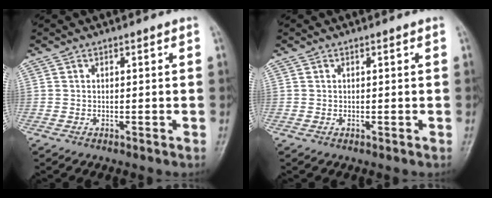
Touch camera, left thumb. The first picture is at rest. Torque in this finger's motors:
{"motor_torque": [-0.01, -0.09, -0.14, 0.01, -0.01]}